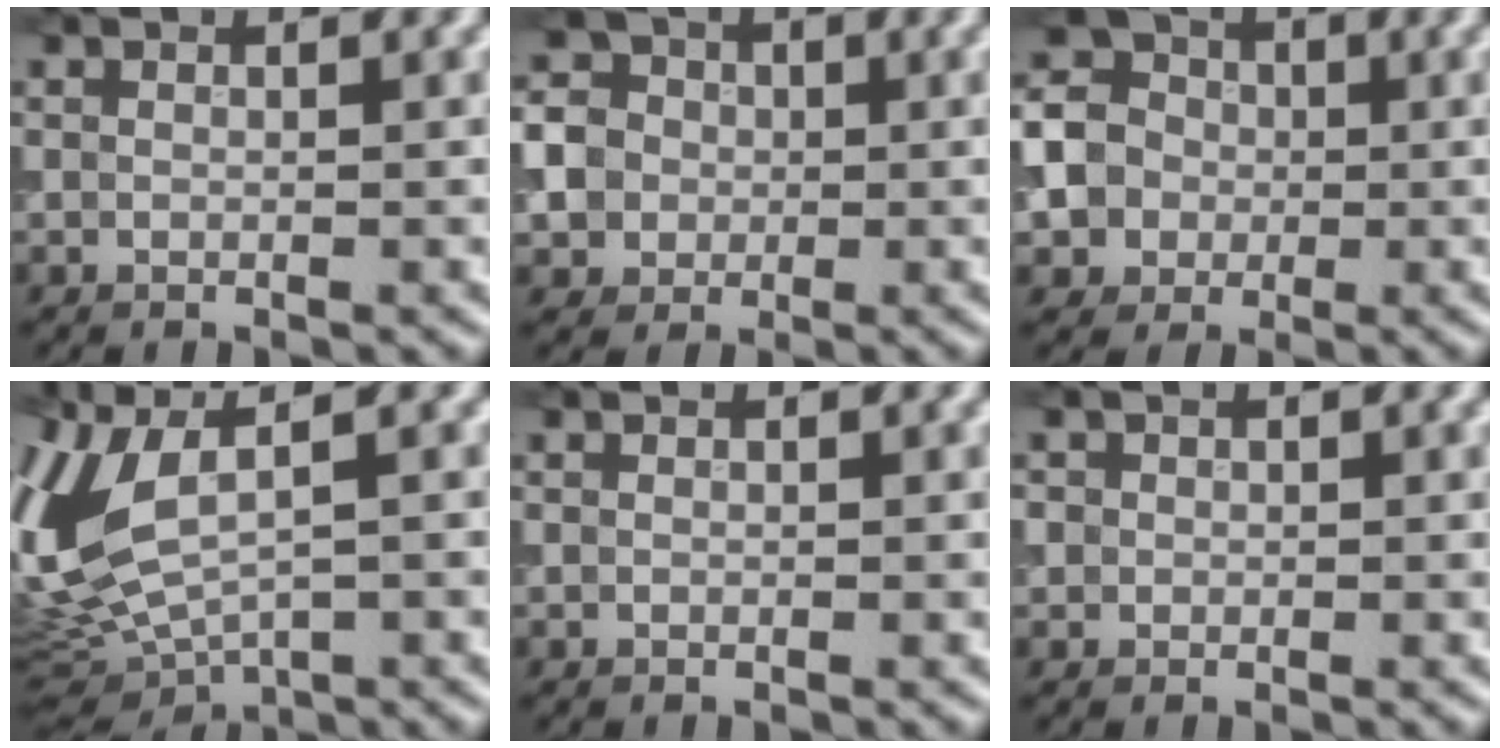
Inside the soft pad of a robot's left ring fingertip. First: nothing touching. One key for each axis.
{"total": 7.3, "fx": -0.1, "fy": 6.8, "fz": 2.7, "tx": -0.047, "ty": 0.028, "tz": -0.027}
{"total": 9.3, "fx": -1.9, "fy": 8.5, "fz": 3.3, "tx": -0.075, "ty": -0.004, "tz": -0.066}
{"total": 10.2, "fx": 1.9, "fy": 4.2, "fz": 9.1, "tx": -0.232, "ty": -0.006, "tz": 0.050}
{"total": 0.0}
{"total": 1.0, "fx": 0.1, "fy": 1.0, "fz": 0.1, "tx": 0.006, "ty": -0.002, "tz": -0.001}